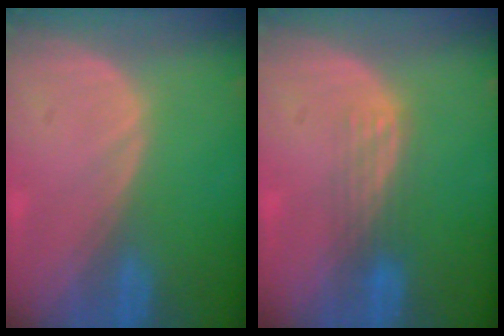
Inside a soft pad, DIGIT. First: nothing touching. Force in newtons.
{"total": 2.9, "press": 2.7, "slide": 1.2}